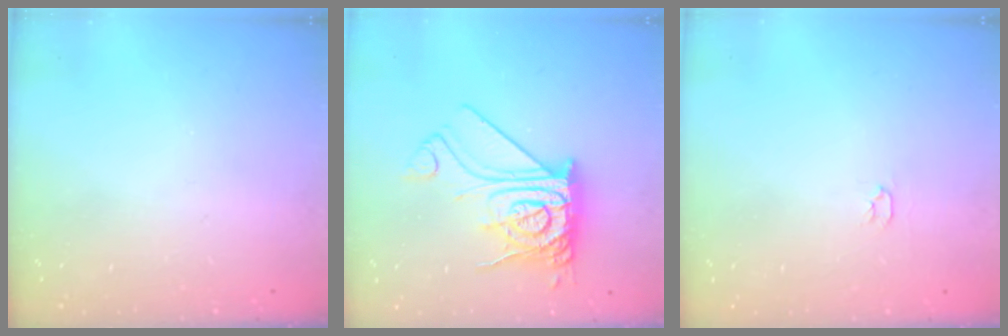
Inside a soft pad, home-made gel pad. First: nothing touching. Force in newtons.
{"total": 15.8, "press": 15.7, "slide": 1.4}
{"total": 2.0, "press": 2.0, "slide": 0.3}